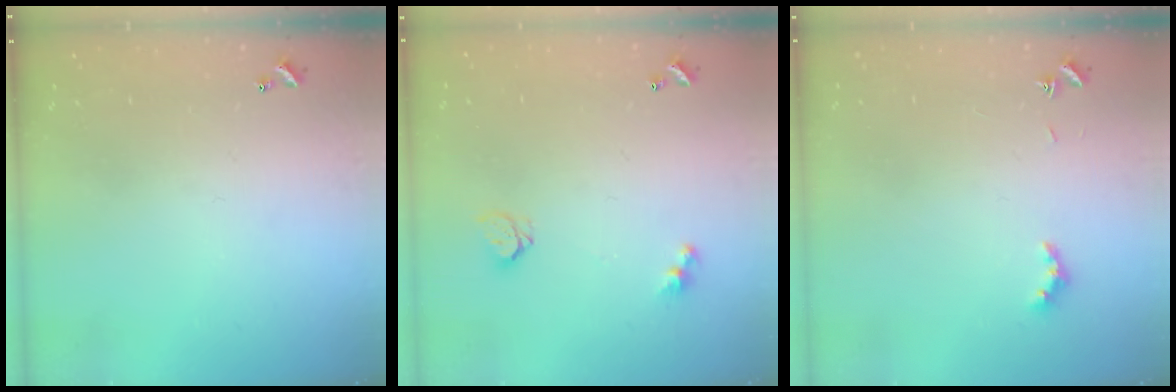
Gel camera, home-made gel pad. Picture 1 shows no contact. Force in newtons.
{"total": 3.8, "press": 3.7, "slide": 0.2}
{"total": 3.5, "press": 3.4, "slide": 1.0}